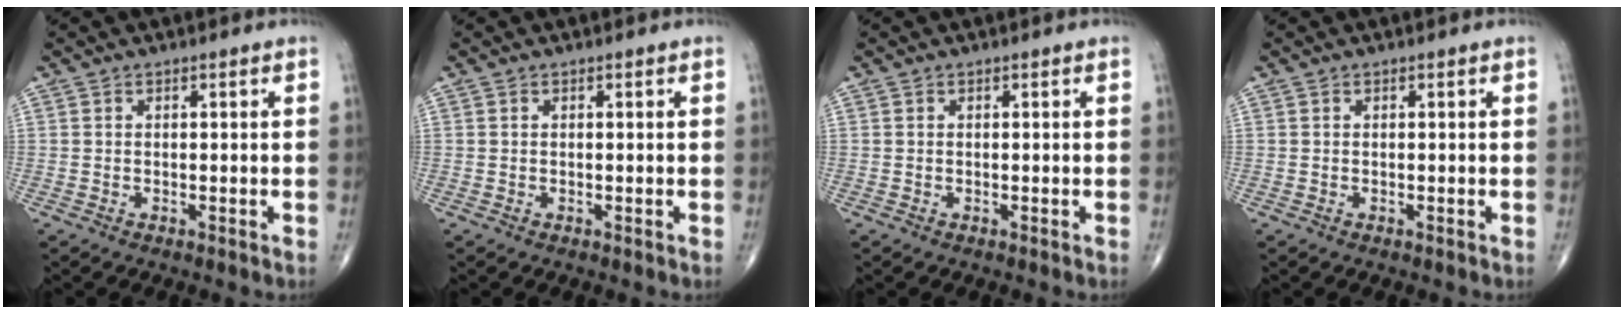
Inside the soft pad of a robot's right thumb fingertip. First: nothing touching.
{"total": 0.0}
{"total": 0.0}
{"total": 0.0}